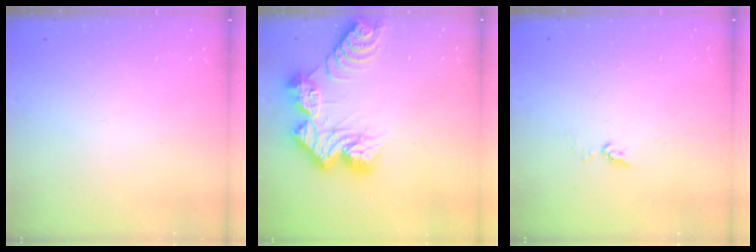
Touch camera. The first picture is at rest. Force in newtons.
{"total": 15.9, "press": 15.8, "slide": 1.3}
{"total": 3.7, "press": 3.6, "slide": 0.4}